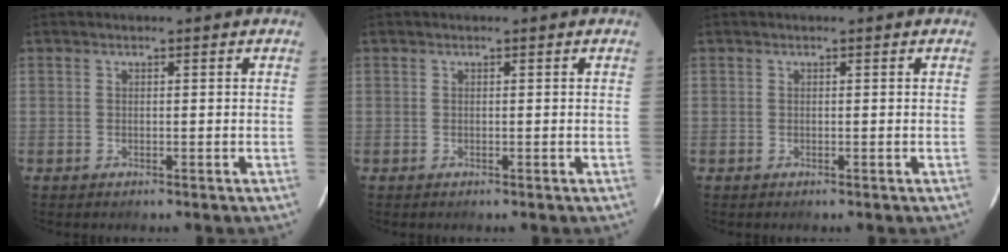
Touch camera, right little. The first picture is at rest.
{"total": 0.0}
{"total": 0.0}